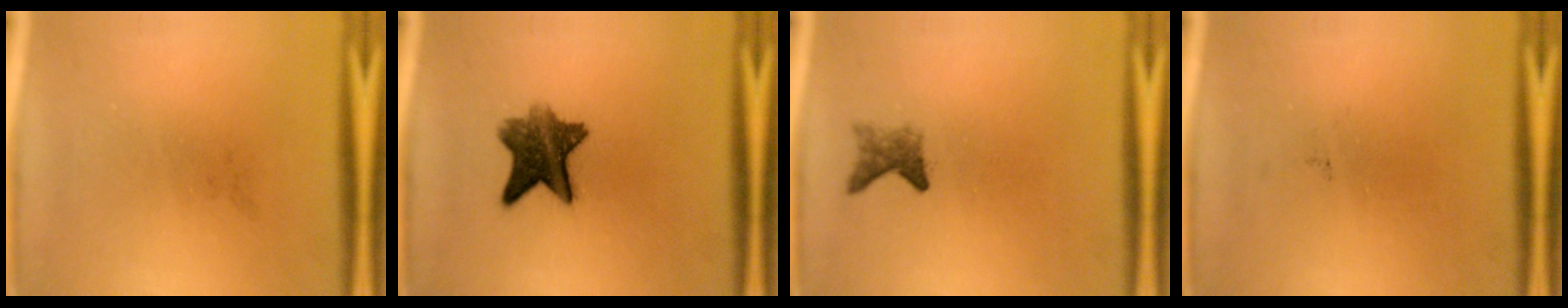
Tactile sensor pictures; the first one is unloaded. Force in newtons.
{"total": 8.0}
{"total": 2.1}
{"total": 0.0}